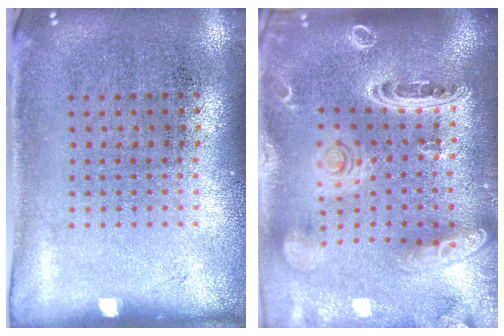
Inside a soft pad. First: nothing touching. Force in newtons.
{"total": 3.7, "press": 3.0, "slide": 2.2}